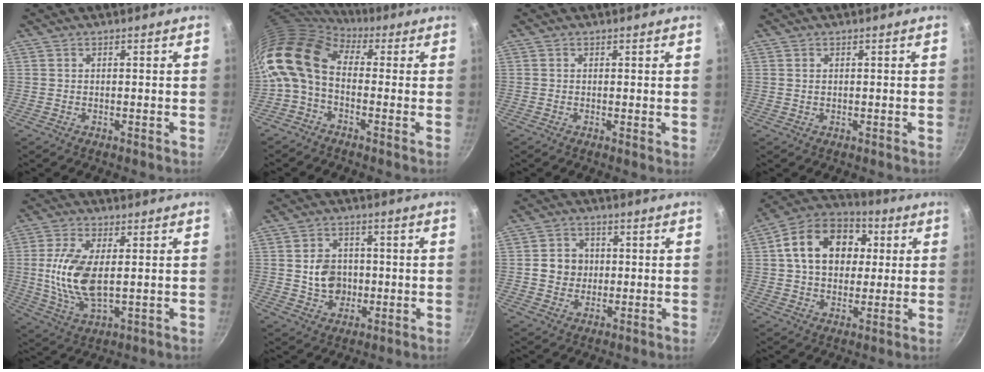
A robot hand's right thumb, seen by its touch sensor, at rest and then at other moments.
{"total": 12.8, "force": [0.5, 8.5, 9.5], "torque": [-0.180, 0.025, -0.012]}
{"total": 0.7, "force": [0.2, 0.2, 0.7], "torque": [-0.010, -0.008, -0.001]}
{"total": 0.7, "force": [0.2, 0.5, 0.4], "torque": [-0.005, 0.002, 0.004]}
{"total": 12.0, "force": [0.8, 5.8, 10.5], "torque": [-0.208, -0.008, 0.018]}
{"total": 7.7, "force": [-0.1, 6.6, 4.0], "torque": [-0.038, 0.009, 0.001]}
{"total": 5.6, "force": [0.2, 5.2, 2.2], "torque": [-0.007, 0.005, -0.004]}
{"total": 17.3, "force": [3.5, 12.8, 11.0], "torque": [-0.154, 0.025, 0.043]}